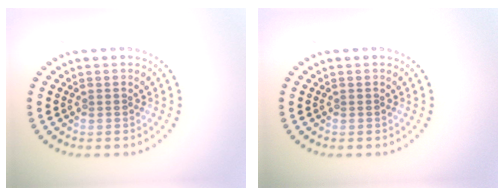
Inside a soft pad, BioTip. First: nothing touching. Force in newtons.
{"total": 0.0}